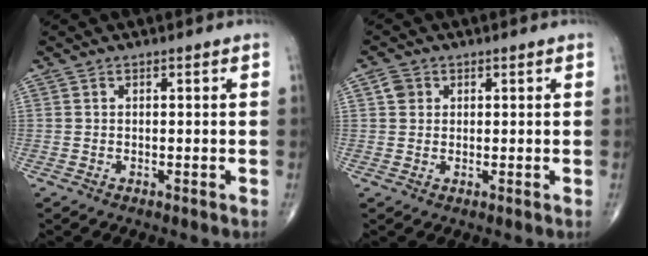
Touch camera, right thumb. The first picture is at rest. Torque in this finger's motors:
{"motor_torque": [-0.07, -0.07, 0.00, 0.24, 0.04]}